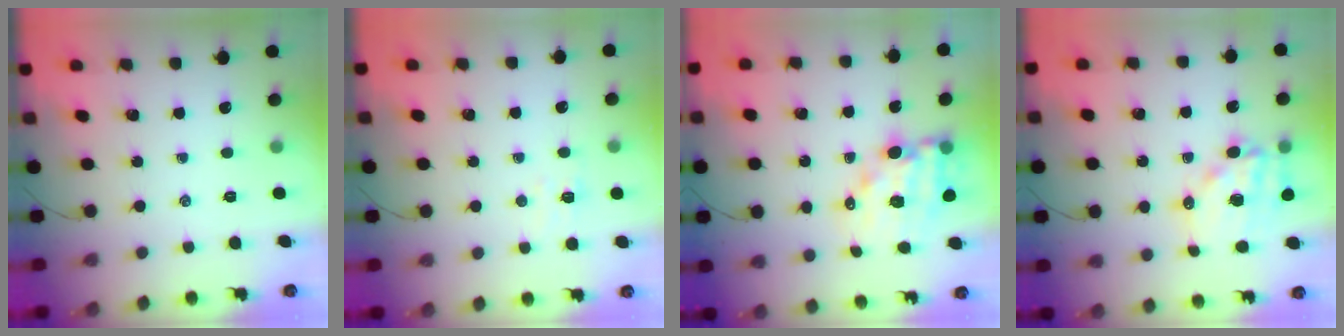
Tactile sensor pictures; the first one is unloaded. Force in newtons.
{"total": 5.0, "press": 4.9, "slide": 1.0}
{"total": 12.2, "press": 11.8, "slide": 3.0}
{"total": 14.5, "press": 14.1, "slide": 3.5}